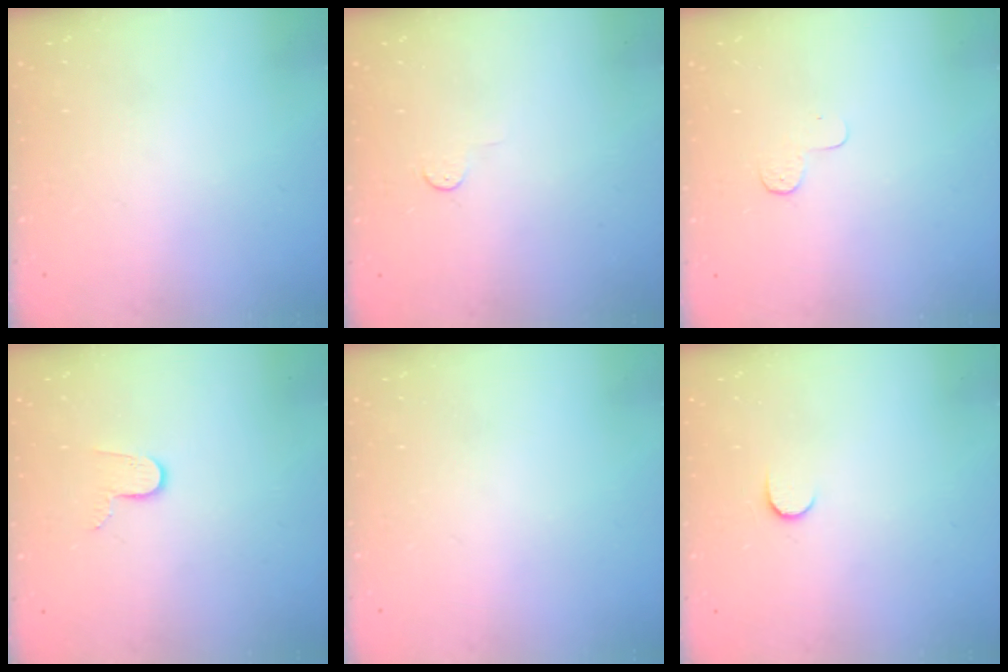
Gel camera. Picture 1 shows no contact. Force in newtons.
{"total": 2.8, "press": 2.8, "slide": 0.4}
{"total": 3.9, "press": 3.9, "slide": 0.4}
{"total": 6.0, "press": 6.0, "slide": 0.5}
{"total": 0.0}
{"total": 3.4, "press": 3.4, "slide": 0.4}